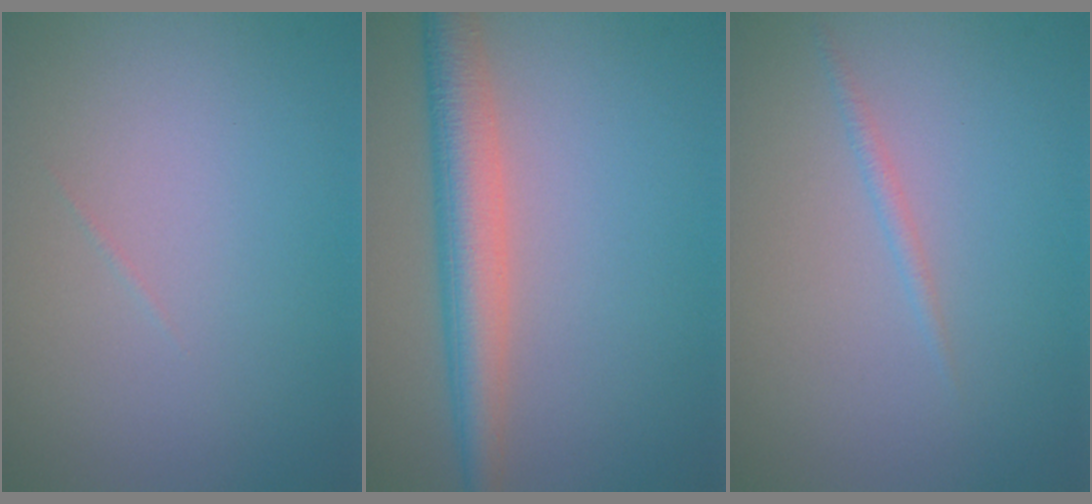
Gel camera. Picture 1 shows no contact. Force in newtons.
{"total": 5.0, "press": 5.0, "slide": 0.1}
{"total": 0.8, "press": 0.8, "slide": 0.1}